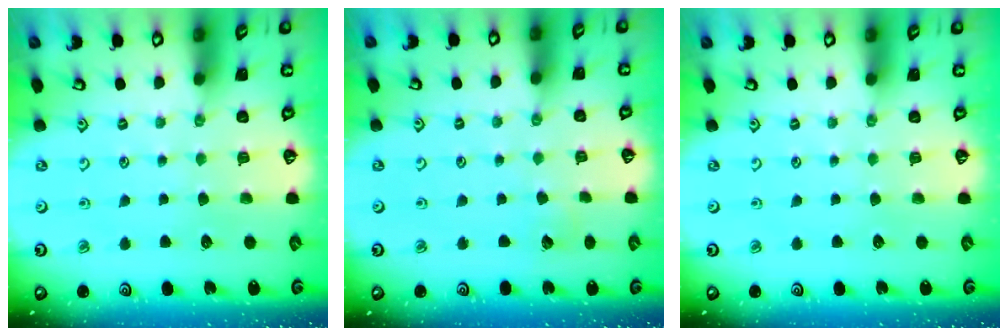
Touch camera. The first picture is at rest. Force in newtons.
{"total": 2.3, "press": 2.3, "slide": 0.1}
{"total": 0.0}